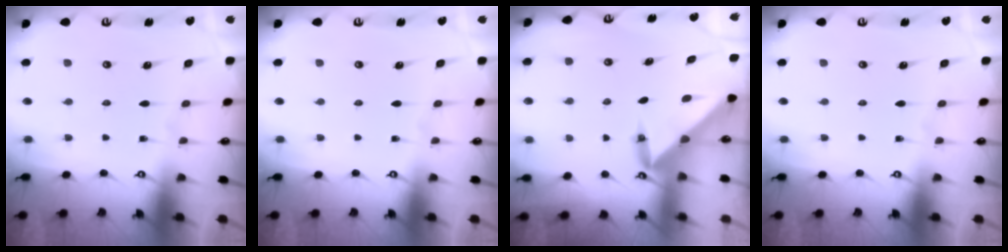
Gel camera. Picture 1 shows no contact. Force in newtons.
{"total": 0.0}
{"total": 3.9, "press": 3.9, "slide": 0.5}
{"total": 0.0}